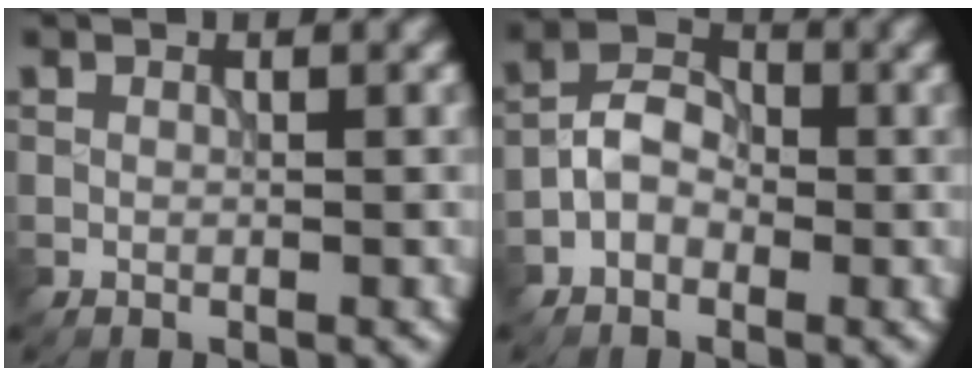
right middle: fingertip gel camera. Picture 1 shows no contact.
{"total": 3.2, "force": [-1.3, 2.2, 1.9], "torque": [-0.032, 0.014, -0.031]}